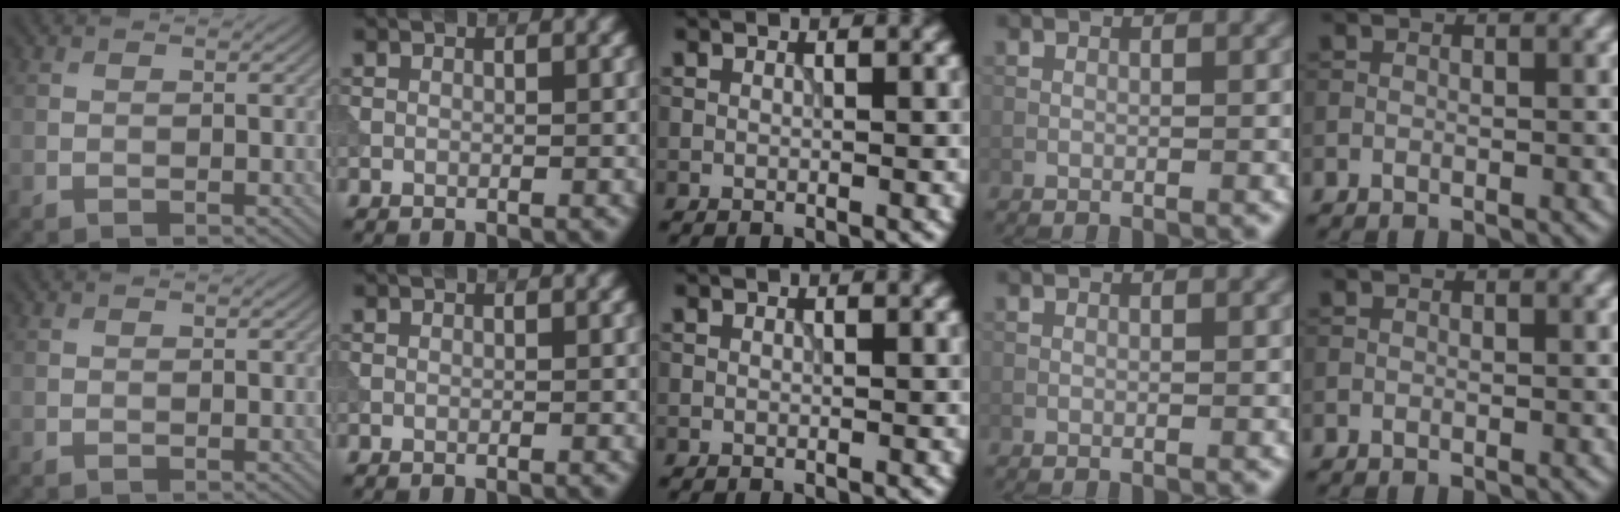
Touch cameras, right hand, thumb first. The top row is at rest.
{}